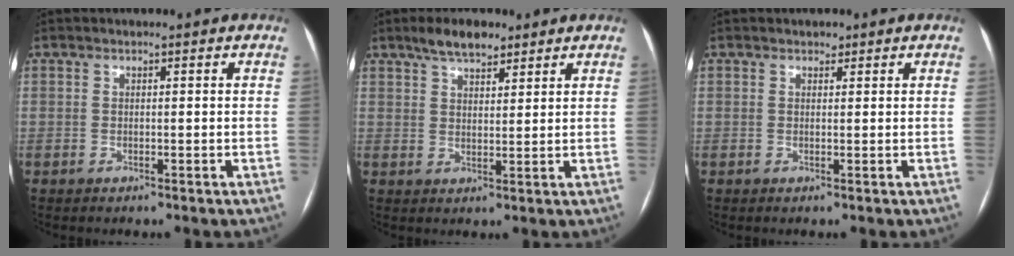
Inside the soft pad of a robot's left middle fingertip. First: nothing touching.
{"total": 5.7, "force": [4.2, 2.1, 3.1], "torque": [-0.055, 0.012, 0.074]}
{"total": 0.9, "force": [0.6, 0.6, 0.2], "torque": [-0.004, -0.003, 0.007]}